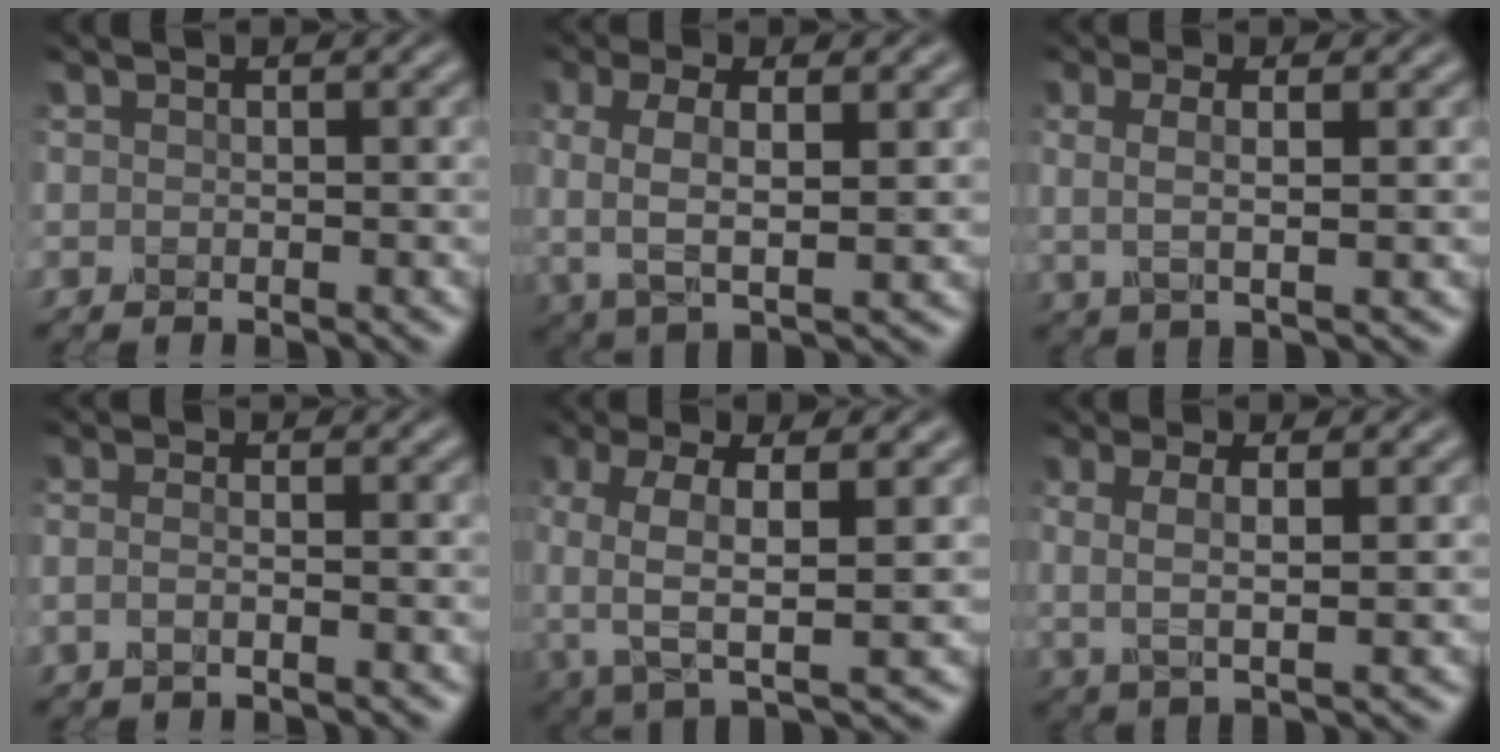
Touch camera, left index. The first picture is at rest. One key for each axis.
{"total": 5.3, "fx": 0.5, "fy": 2.0, "fz": 4.8, "tx": -0.095, "ty": 0.001, "tz": 0.006}
{"total": 3.1, "fx": 0.6, "fy": 0.8, "fz": 2.9, "tx": -0.058, "ty": -0.001, "tz": 0.012}
{"total": 1.8, "fx": -0.5, "fy": 0.8, "fz": 1.6, "tx": -0.022, "ty": -0.002, "tz": -0.021}
{"total": 6.3, "fx": 0.0, "fy": 2.4, "fz": 5.9, "tx": -0.128, "ty": -0.001, "tz": -0.007}
{"total": 3.6, "fx": 0.8, "fy": 1.0, "fz": 3.3, "tx": -0.069, "ty": -0.002, "tz": 0.016}